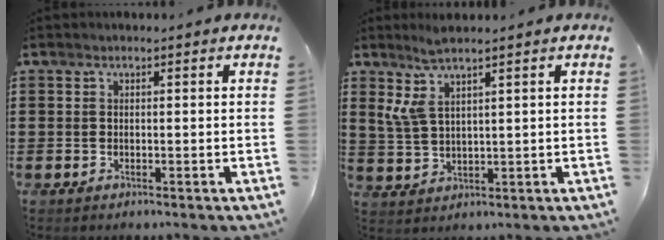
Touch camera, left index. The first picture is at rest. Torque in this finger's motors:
{"motor_torque": [1.13, -1.01, 0.48, 0.11]}